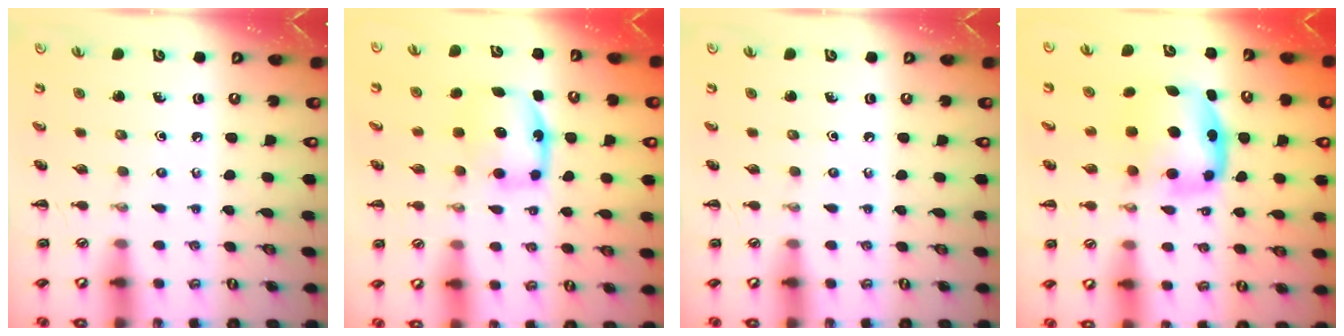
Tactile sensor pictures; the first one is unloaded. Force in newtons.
{"total": 6.3, "press": 6.2, "slide": 1.0}
{"total": 0.0}
{"total": 6.0, "press": 5.9, "slide": 0.7}